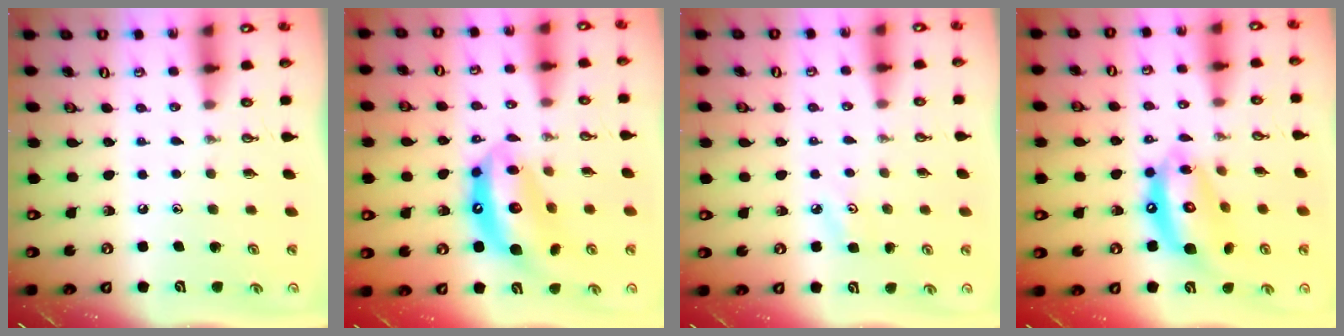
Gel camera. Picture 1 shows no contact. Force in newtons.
{"total": 13.6, "press": 13.5, "slide": 1.5}
{"total": 4.7, "press": 4.7, "slide": 0.5}
{"total": 13.5, "press": 13.4, "slide": 0.9}